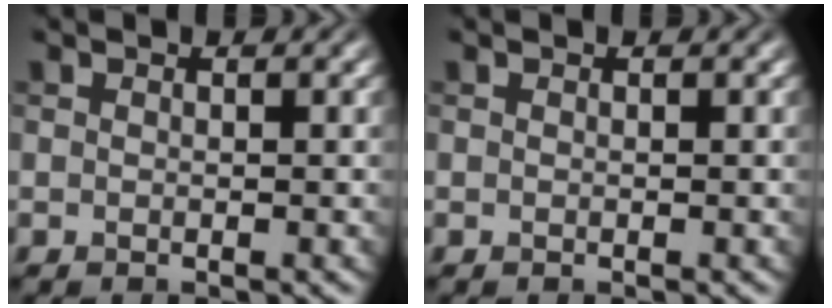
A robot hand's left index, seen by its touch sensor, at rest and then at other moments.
{"total": 0.0}